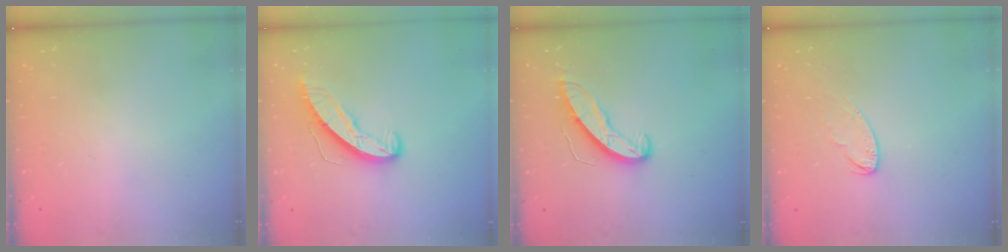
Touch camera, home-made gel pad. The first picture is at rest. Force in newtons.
{"total": 8.7, "press": 8.7, "slide": 0.6}
{"total": 10.5, "press": 10.5, "slide": 0.5}
{"total": 7.1, "press": 7.0, "slide": 0.4}